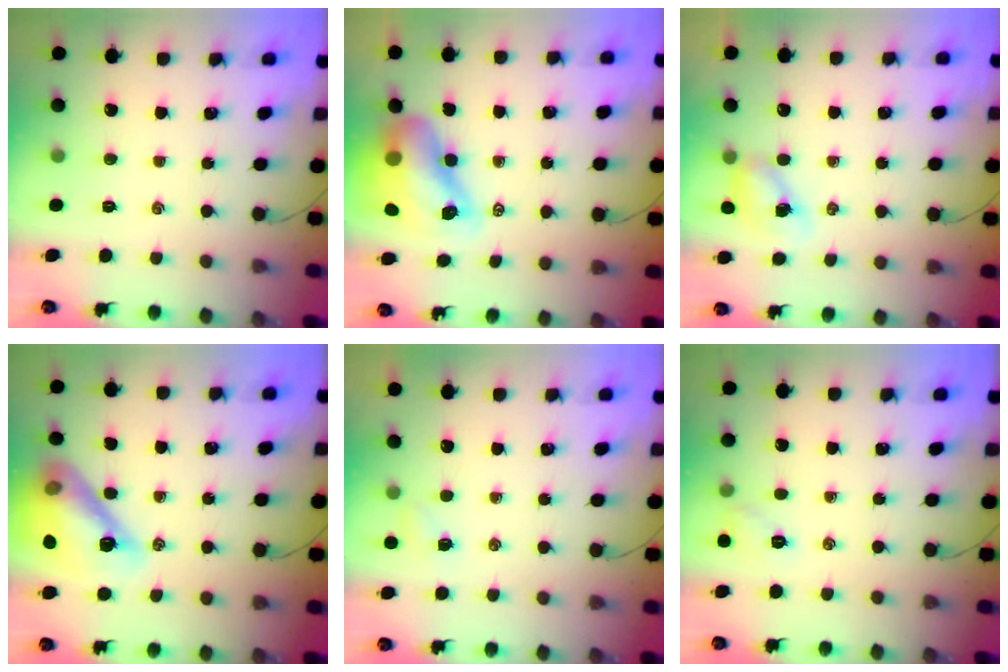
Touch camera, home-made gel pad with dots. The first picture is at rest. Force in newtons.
{"total": 14.6, "press": 14.1, "slide": 3.9}
{"total": 5.8, "press": 5.8, "slide": 0.4}
{"total": 18.1, "press": 18.0, "slide": 1.5}
{"total": 3.2, "press": 3.0, "slide": 1.0}
{"total": 5.9, "press": 5.7, "slide": 1.3}